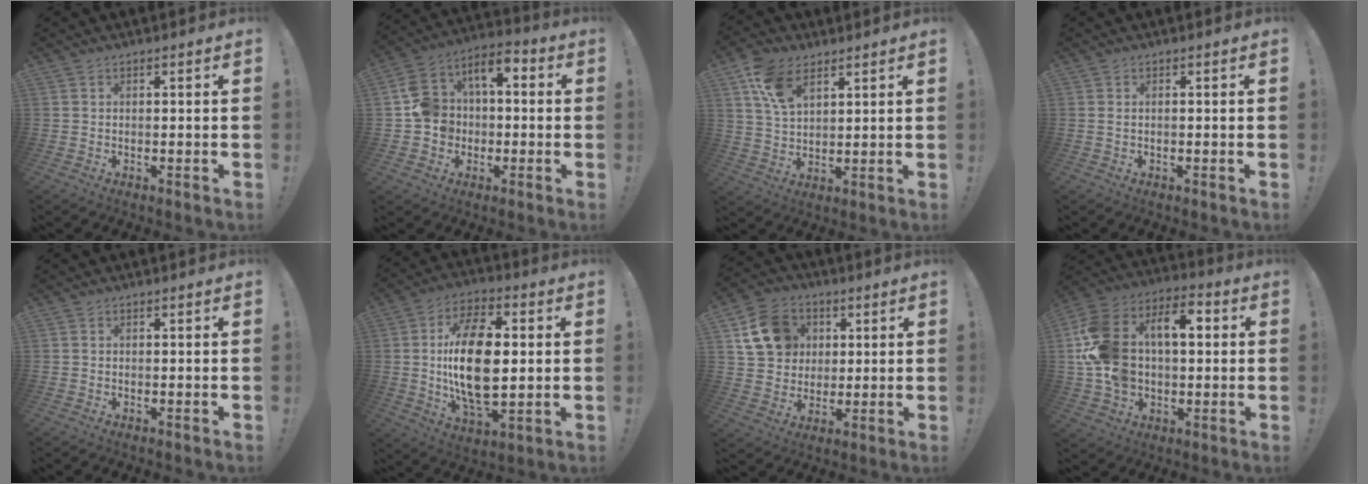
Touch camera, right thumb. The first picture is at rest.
{"total": 11.5, "force": [-0.9, 10.5, 4.6], "torque": [-0.077, 0.018, -0.009]}
{"total": 10.7, "force": [6.1, 6.5, 6.0], "torque": [-0.098, -0.017, 0.116]}
{"total": 0.6, "force": [0.0, 0.1, 0.6], "torque": [-0.013, 0.003, -0.001]}
{"total": 0.0}
{"total": 20.4, "force": [1.2, 10.9, 17.2], "torque": [-0.316, -0.007, 0.014]}
{"total": 14.4, "force": [4.8, 12.1, 6.0], "torque": [-0.088, -0.005, 0.102]}
{"total": 21.4, "force": [3.0, 15.0, 14.9], "torque": [-0.287, 0.012, 0.057]}